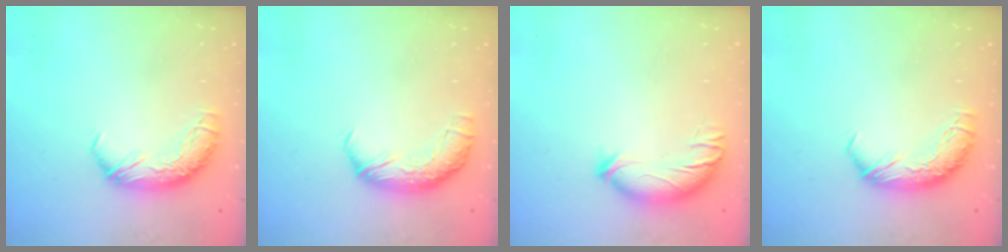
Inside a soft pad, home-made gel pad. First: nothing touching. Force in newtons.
{"total": 2.3, "press": 1.0, "slide": 2.1}
{"total": 3.0, "press": 2.6, "slide": 1.5}
{"total": 0.0}